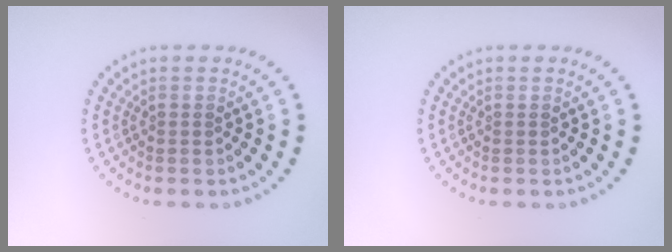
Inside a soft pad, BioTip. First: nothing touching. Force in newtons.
{"total": 0.0}